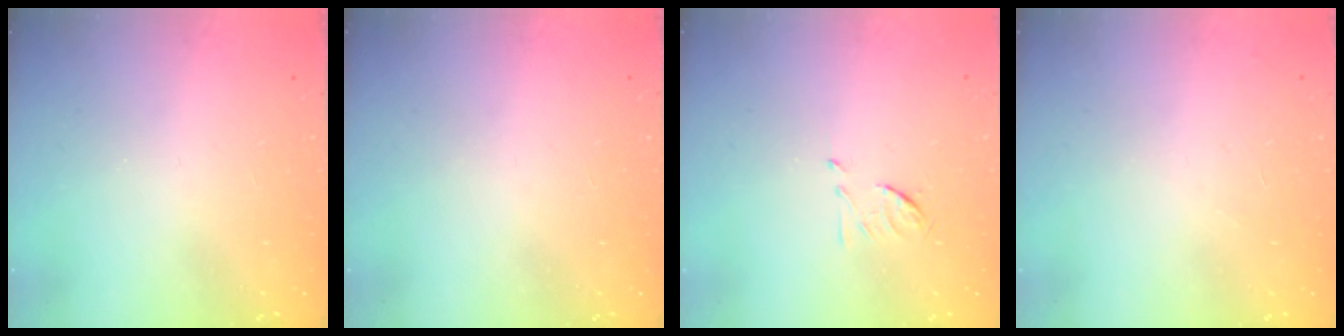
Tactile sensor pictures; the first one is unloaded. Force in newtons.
{"total": 1.5, "press": 1.5, "slide": 0.1}
{"total": 6.3, "press": 6.2, "slide": 1.0}
{"total": 4.9, "press": 4.8, "slide": 0.5}